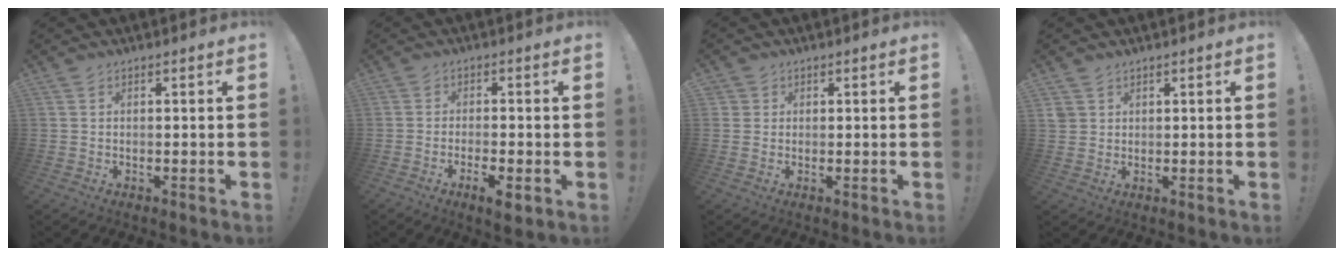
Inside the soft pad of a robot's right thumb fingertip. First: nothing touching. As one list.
[{"total": 5.3, "force": [-2.5, 1.1, 4.5], "torque": [-0.063, -0.001, -0.040]}, {"total": 1.7, "force": [0.6, 1.5, 0.3], "torque": [-0.005, -0.001, 0.012]}, {"total": 4.5, "force": [3.2, 2.9, 1.1], "torque": [-0.021, -0.017, 0.065]}]